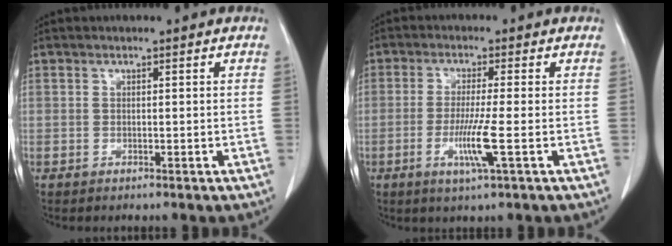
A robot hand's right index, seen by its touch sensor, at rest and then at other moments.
{"total": 6.4, "force": [-2.0, -0.4, 6.1], "torque": [-0.119, -0.016, -0.037]}